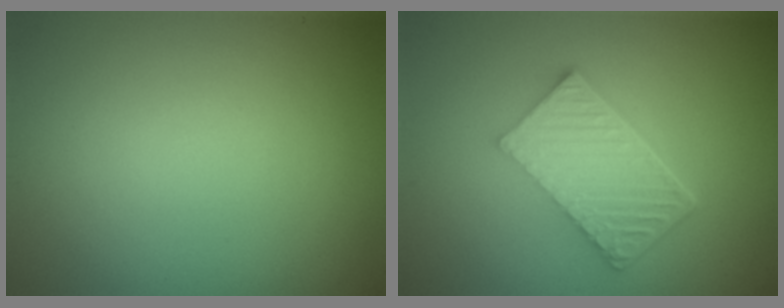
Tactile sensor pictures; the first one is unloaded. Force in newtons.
{"total": 6.6, "press": 4.4, "slide": 4.9}